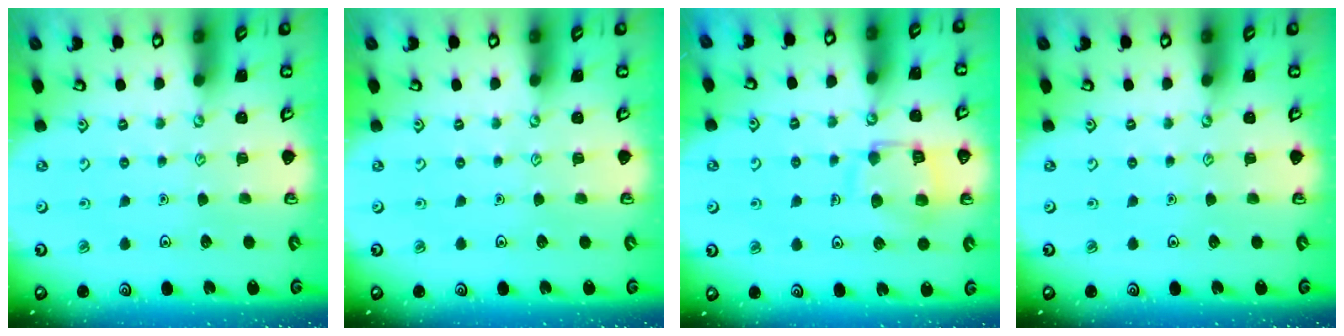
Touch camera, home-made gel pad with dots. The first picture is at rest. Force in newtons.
{"total": 0.0}
{"total": 13.1, "press": 13.0, "slide": 1.4}
{"total": 0.0}